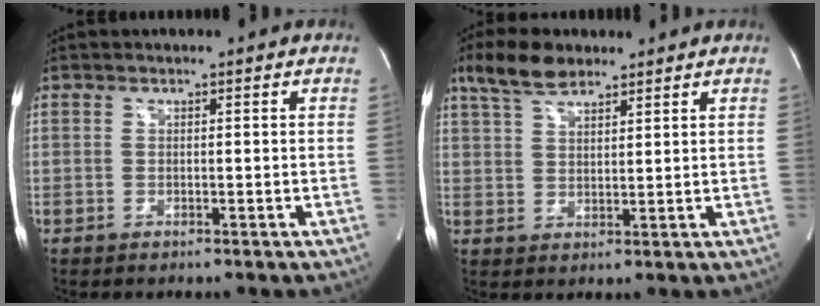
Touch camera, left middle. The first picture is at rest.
{"total": 7.3, "force": [5.6, 2.5, 4.0], "torque": [-0.085, 0.018, 0.108]}